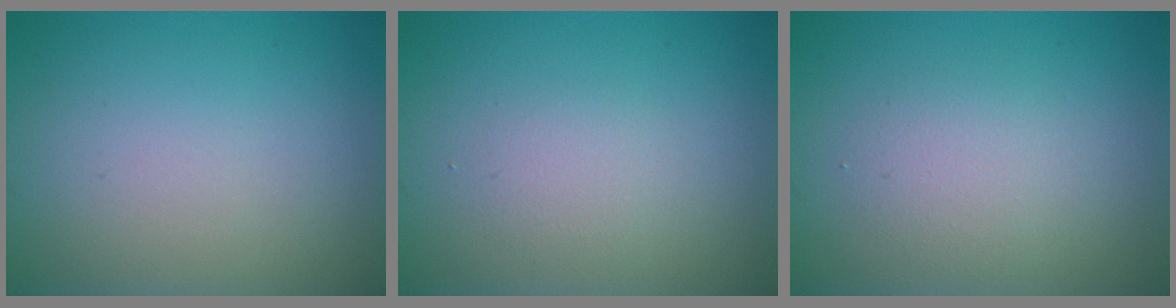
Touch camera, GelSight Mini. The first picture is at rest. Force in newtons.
{"total": 1.5, "press": 1.5, "slide": 0.1}
{"total": 2.3, "press": 2.3, "slide": 0.2}